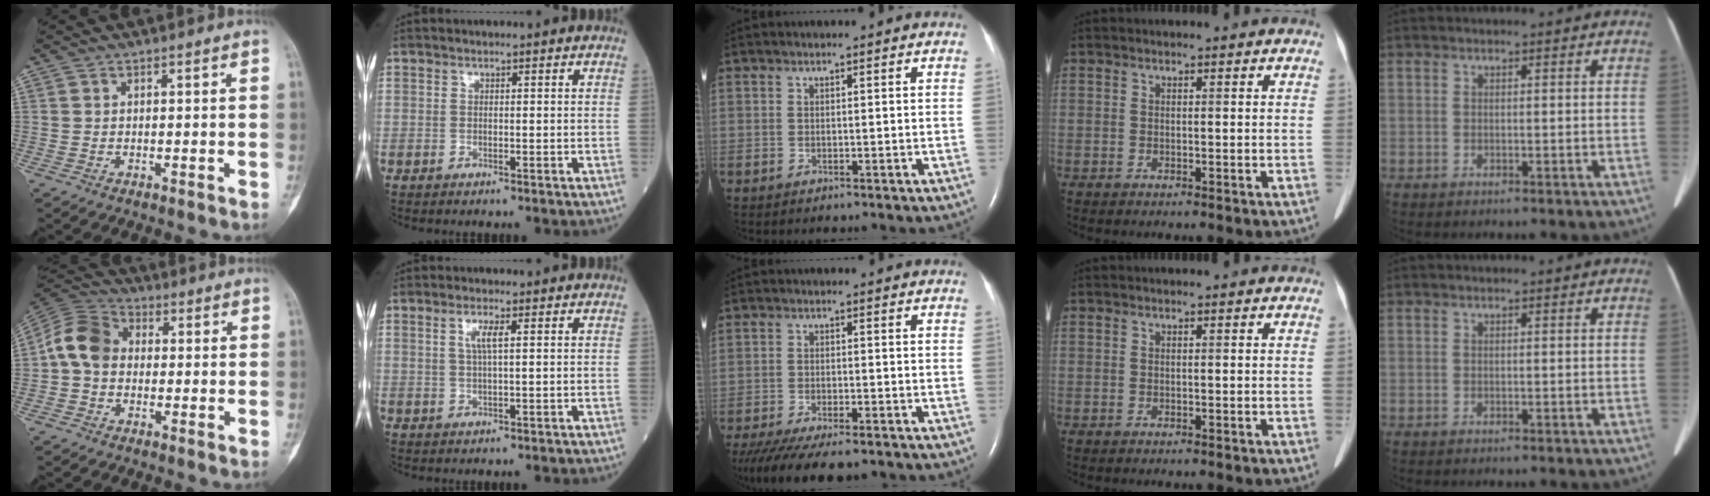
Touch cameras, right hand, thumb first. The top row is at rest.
{"thumb": {"total": 9.5, "force": [-0.2, 7.4, 5.9], "torque": [-0.100, 0.028, -0.020]}, "index": {"total": 2.6, "force": [0.9, 0.1, 2.5], "torque": [-0.054, 0.002, 0.018]}, "middle": {"total": 14.0, "force": [-11.4, 3.3, 7.5], "torque": [-0.156, -0.033, -0.173]}}